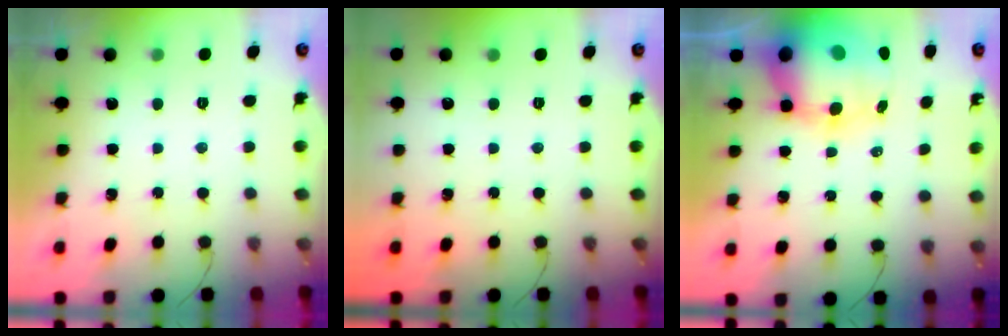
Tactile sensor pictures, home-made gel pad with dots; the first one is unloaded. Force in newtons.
{"total": 0.0}
{"total": 14.2, "press": 13.8, "slide": 3.5}